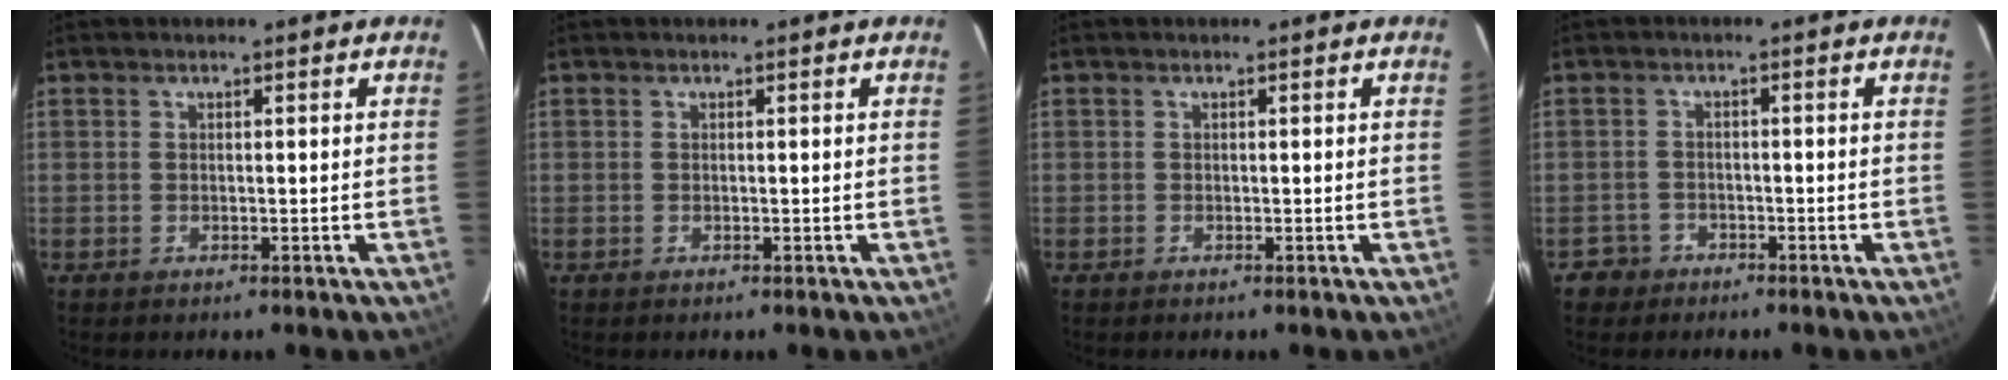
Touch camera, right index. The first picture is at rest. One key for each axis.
{"total": 0.0}
{"total": 0.0}
{"total": 3.4, "fx": -1.9, "fy": 2.8, "fz": -0.2, "tx": -0.004, "ty": 0.019, "tz": -0.033}